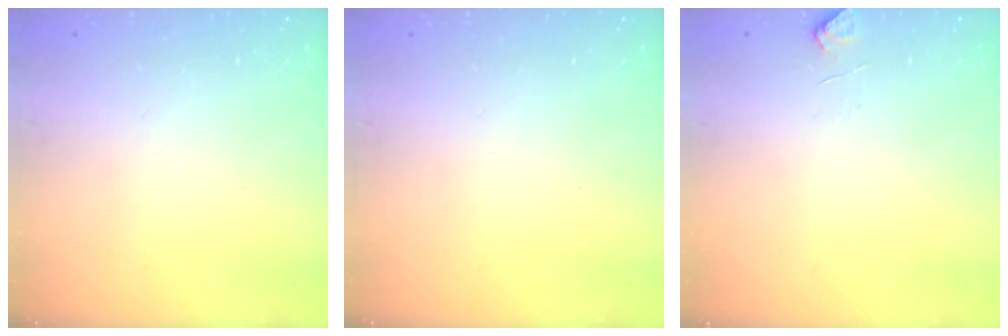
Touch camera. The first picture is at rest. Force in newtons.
{"total": 0.0}
{"total": 2.9, "press": 2.8, "slide": 0.6}